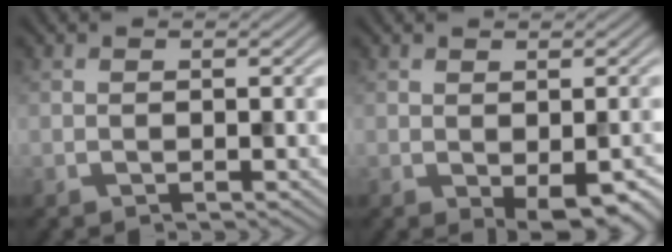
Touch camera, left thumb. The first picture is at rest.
{"total": 4.3, "force": [-1.7, 1.8, 3.5], "torque": [-0.053, -0.013, -0.014]}